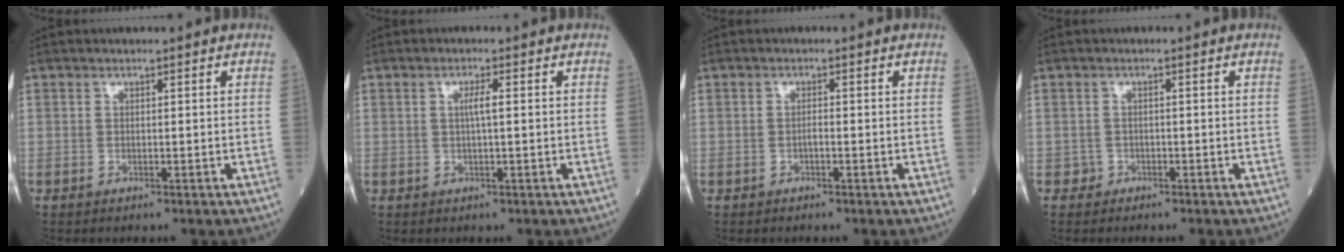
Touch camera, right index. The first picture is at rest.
{"total": 1.9, "force": [0.3, -0.1, 1.9], "torque": [-0.035, 0.003, 0.005]}
{"total": 0.8, "force": [-0.3, 0.1, 0.7], "torque": [-0.014, 0.002, -0.005]}
{"total": 0.9, "force": [-0.6, 0.6, -0.2], "torque": [0.004, 0.005, -0.013]}